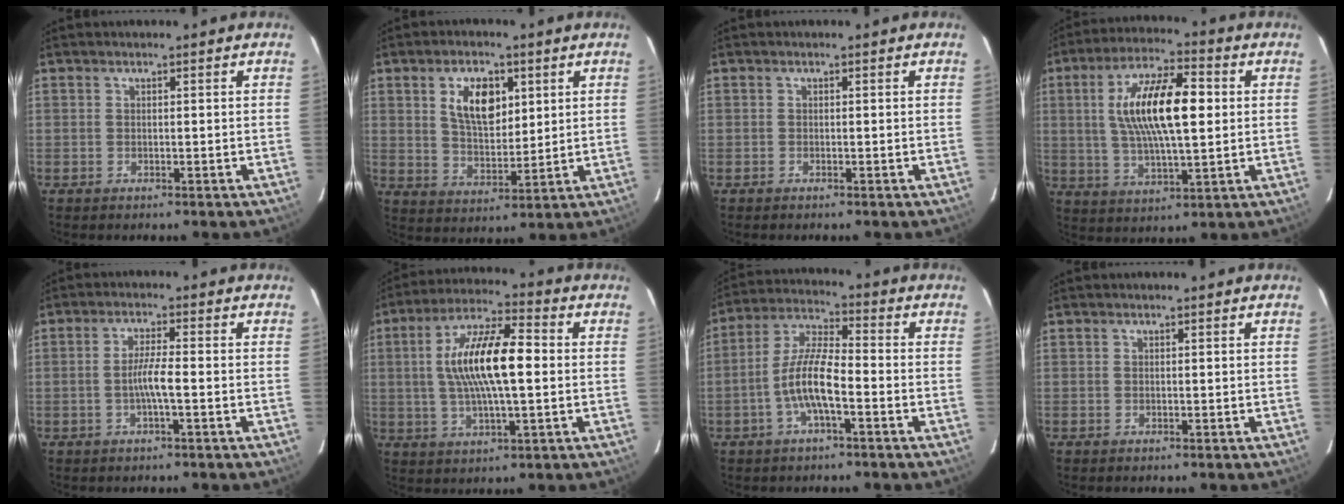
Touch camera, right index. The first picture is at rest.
{"total": 9.4, "force": [3.5, 5.1, 7.0], "torque": [-0.125, 0.009, 0.069]}
{"total": 0.0}
{"total": 15.3, "force": [2.3, 4.9, 14.3], "torque": [-0.265, 0.014, 0.041]}
{"total": 4.0, "force": [-1.2, -0.1, 3.8], "torque": [-0.071, 0.002, -0.022]}
{"total": 14.3, "force": [0.8, 3.9, 13.8], "torque": [-0.261, 0.015, 0.011]}
{"total": 8.8, "force": [-3.3, 2.0, 7.9], "torque": [-0.169, 0.007, -0.063]}
{"total": 0.0}